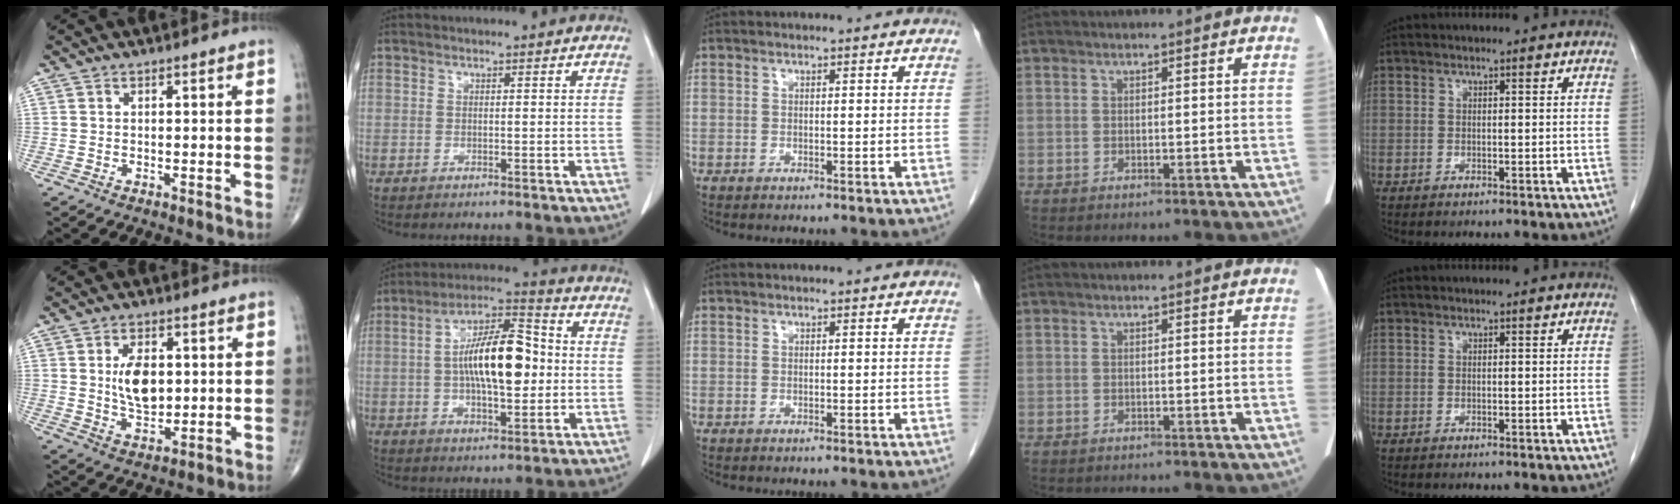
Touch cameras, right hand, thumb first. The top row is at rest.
{"thumb": {"total": 8.6, "force": [1.2, 5.1, 6.9], "torque": [-0.101, -0.012, 0.027]}, "index": {"total": 14.0, "force": [0.1, 4.7, 13.2], "torque": [-0.239, 0.020, 0.000]}, "ring": {"total": 1.5, "force": [-1.3, 0.5, 0.5], "torque": [-0.012, -0.003, -0.013]}}